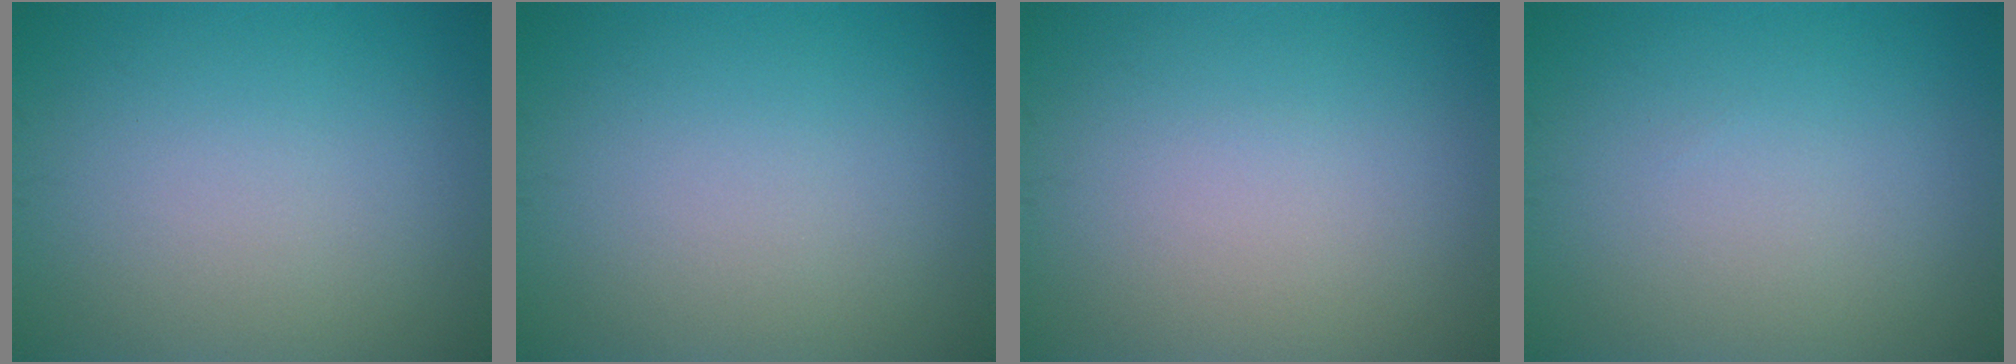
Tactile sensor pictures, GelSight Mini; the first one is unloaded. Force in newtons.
{"total": 0.0}
{"total": 0.0}
{"total": 0.0}